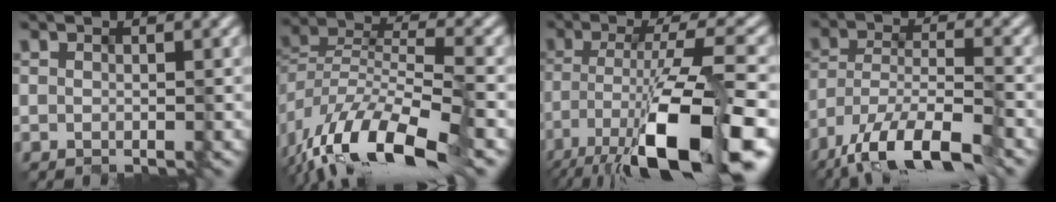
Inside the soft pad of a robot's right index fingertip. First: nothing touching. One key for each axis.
{"total": 12.8, "fx": -8.7, "fy": 4.3, "fz": 8.3, "tx": -0.165, "ty": -0.010, "tz": -0.153}
{"total": 14.2, "fx": -6.8, "fy": 3.3, "fz": 12.0, "tx": -0.197, "ty": 0.001, "tz": -0.114}
{"total": 10.1, "fx": -7.5, "fy": 2.9, "fz": 6.2, "tx": -0.117, "ty": -0.005, "tz": -0.135}